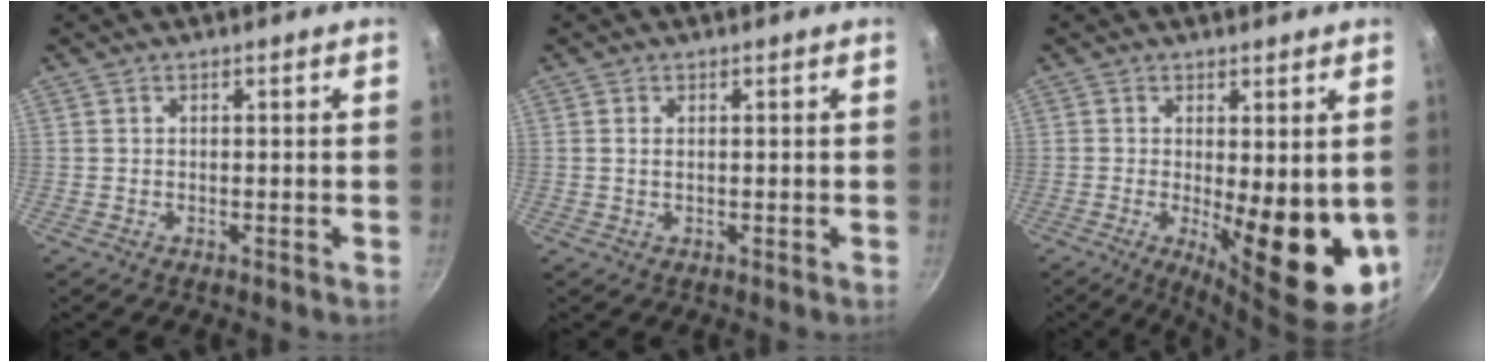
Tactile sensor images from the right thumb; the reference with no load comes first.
{"total": 1.0, "force": [0.2, 0.6, 0.8], "torque": [-0.016, 0.001, 0.002]}
{"total": 14.4, "force": [-1.5, 5.0, 13.4], "torque": [-0.153, -0.022, -0.005]}